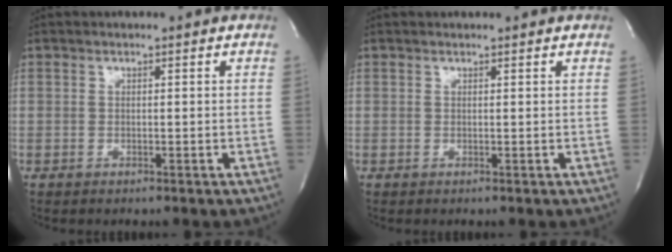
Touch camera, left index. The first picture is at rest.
{"total": 0.9, "force": [0.9, 0.1, 0.1], "torque": [-0.008, 0.009, 0.014]}